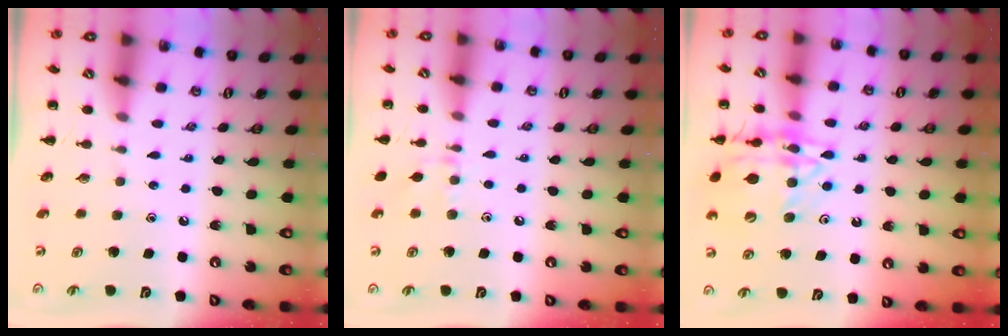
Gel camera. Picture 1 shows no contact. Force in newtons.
{"total": 6.5, "press": 6.3, "slide": 1.6}
{"total": 16.8, "press": 16.7, "slide": 1.6}